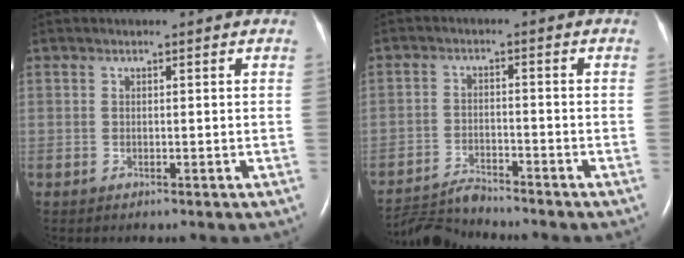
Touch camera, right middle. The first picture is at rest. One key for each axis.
{"total": 5.8, "fx": -5.8, "fy": -0.6, "fz": 0.2, "tx": -0.009, "ty": -0.018, "tz": -0.105}